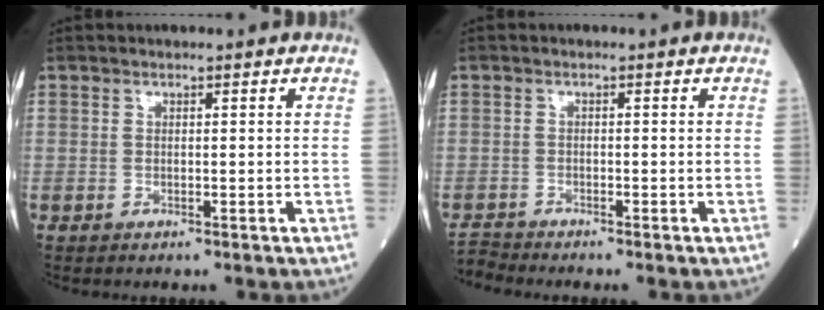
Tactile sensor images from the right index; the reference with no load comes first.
{"total": 2.3, "force": [-2.1, -0.5, -0.8], "torque": [0.011, -0.018, -0.039]}